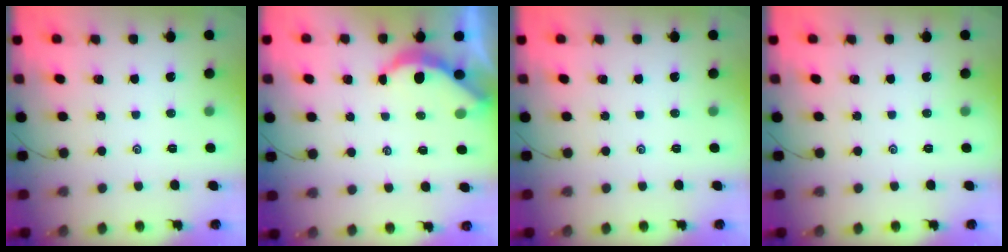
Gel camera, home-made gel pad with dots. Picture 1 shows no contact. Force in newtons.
{"total": 4.4, "press": 4.4, "slide": 0.3}
{"total": 0.0}
{"total": 0.0}